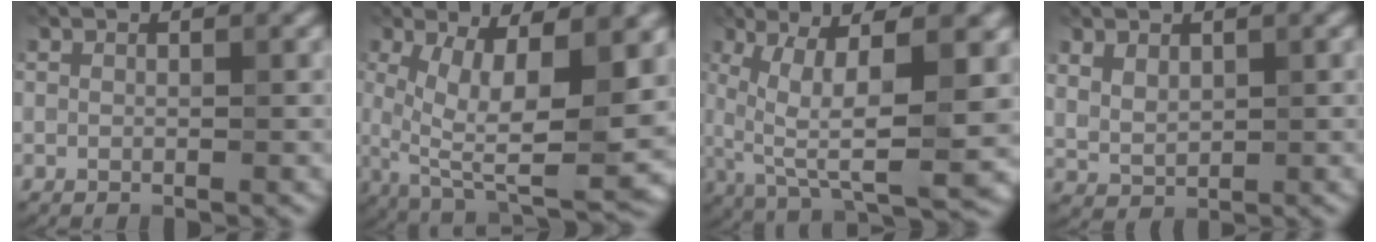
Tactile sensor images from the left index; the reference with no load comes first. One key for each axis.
{"total": 11.5, "fx": 1.3, "fy": 4.0, "fz": 10.7, "tx": -0.182, "ty": -0.021, "tz": 0.028}
{"total": 11.1, "fx": 1.9, "fy": 3.3, "fz": 10.4, "tx": -0.179, "ty": -0.004, "tz": 0.037}
{"total": 1.9, "fx": 0.9, "fy": 1.3, "fz": 1.0, "tx": -0.032, "ty": -0.007, "tz": 0.025}